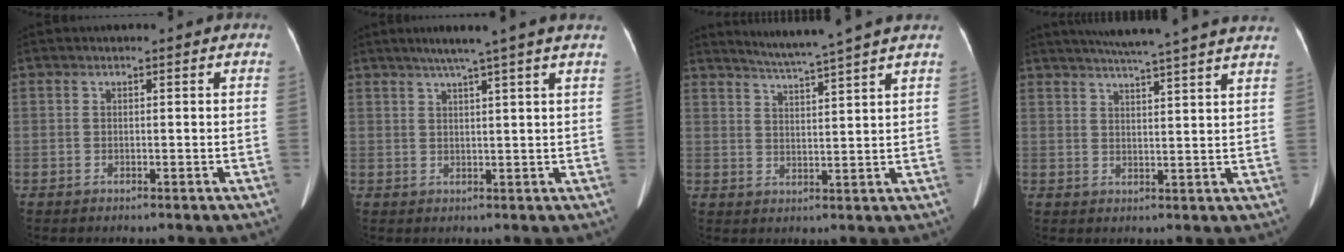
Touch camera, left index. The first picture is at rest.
{"total": 6.8, "force": [5.0, -1.6, 4.4], "torque": [-0.062, 0.016, 0.067]}
{"total": 7.9, "force": [6.9, -2.0, 3.2], "torque": [-0.057, 0.001, 0.107]}
{"total": 17.3, "force": [15.1, -1.0, 8.3], "torque": [-0.136, 0.001, 0.192]}